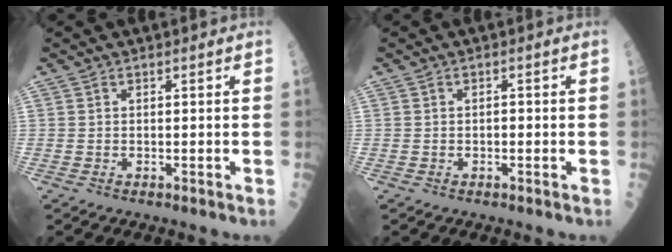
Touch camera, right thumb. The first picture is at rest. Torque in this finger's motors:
{"motor_torque": [-0.30, 0.00, -0.17, -0.13, 0.08]}